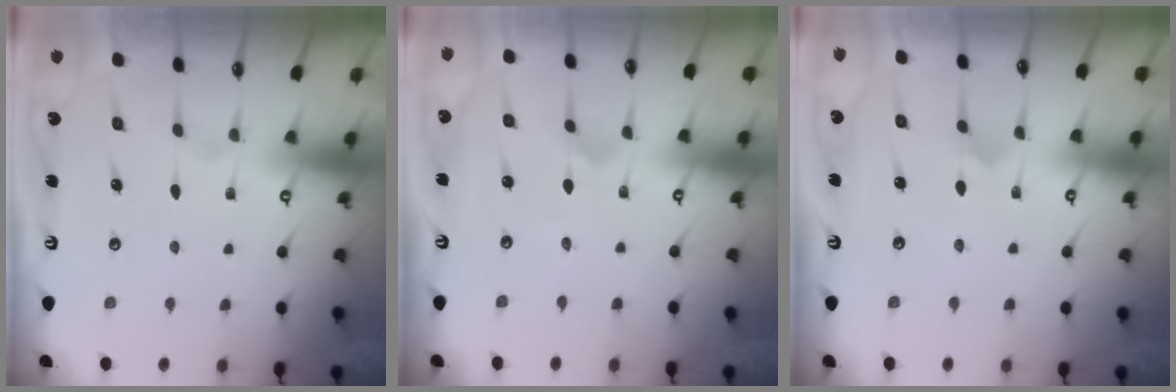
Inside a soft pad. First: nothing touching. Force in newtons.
{"total": 0.0}
{"total": 5.5, "press": 5.4, "slide": 0.5}